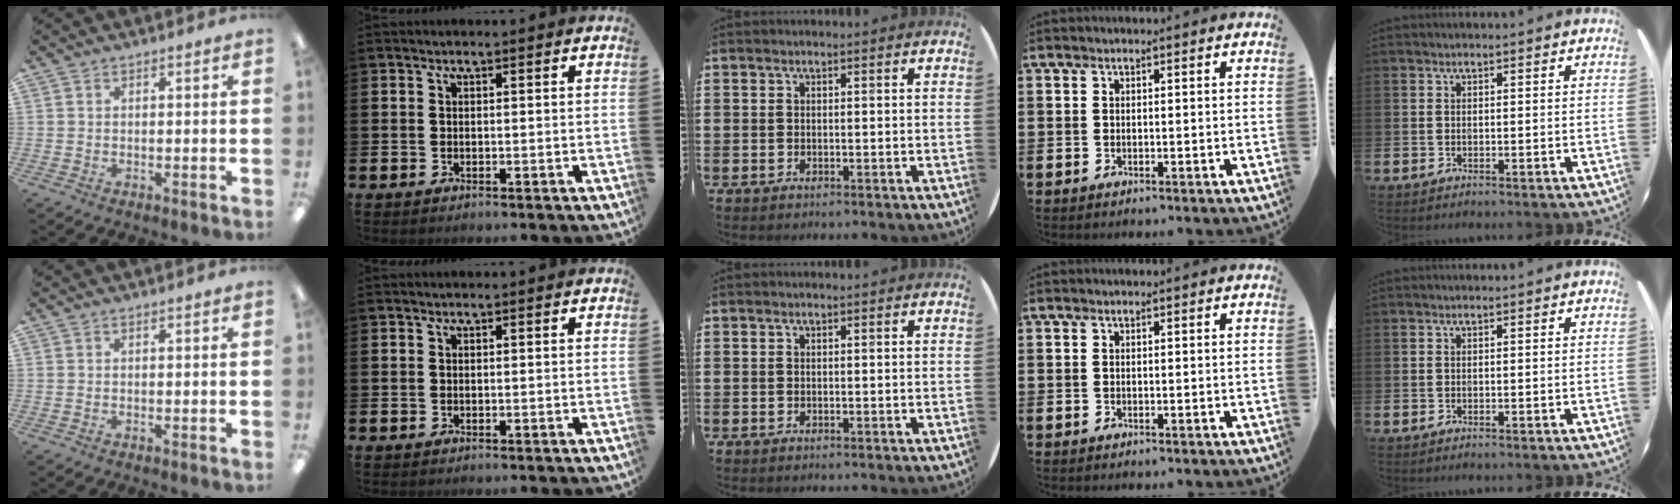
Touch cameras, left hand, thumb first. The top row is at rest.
{}